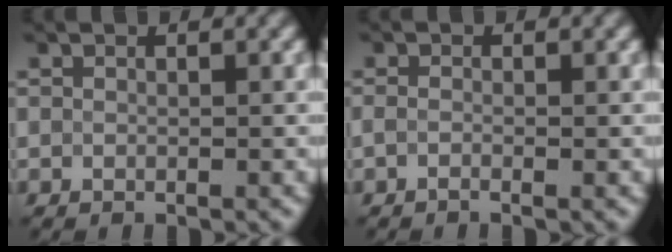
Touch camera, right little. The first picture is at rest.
{"total": 1.2, "force": [-0.9, 0.2, 0.7], "torque": [-0.007, -0.003, -0.012]}